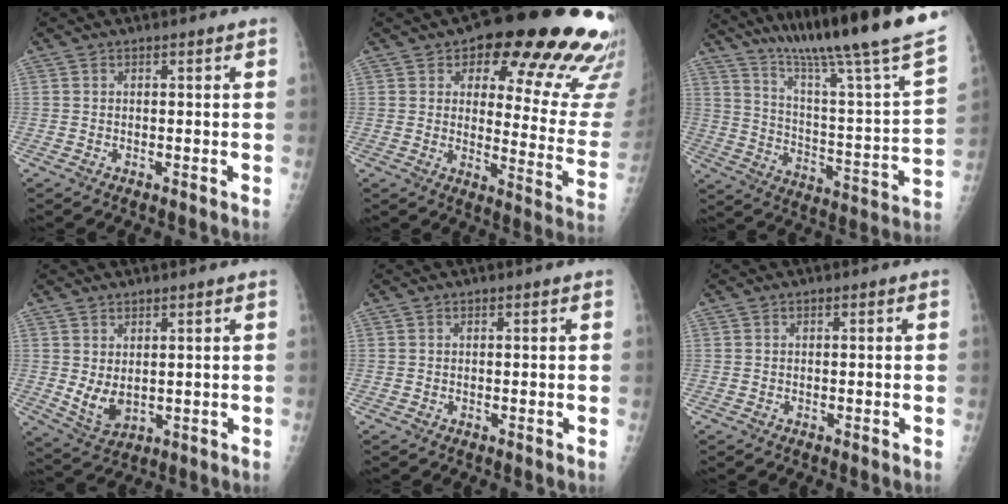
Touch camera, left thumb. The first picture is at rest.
{"total": 23.4, "force": [14.8, 9.3, 15.6], "torque": [-0.138, -0.075, 0.178]}
{"total": 30.0, "force": [21.7, 2.5, 20.6], "torque": [-0.317, -0.077, 0.326]}
{"total": 5.6, "force": [1.7, 2.9, 4.4], "torque": [-0.076, -0.020, 0.044]}
{"total": 0.0}
{"total": 0.0}